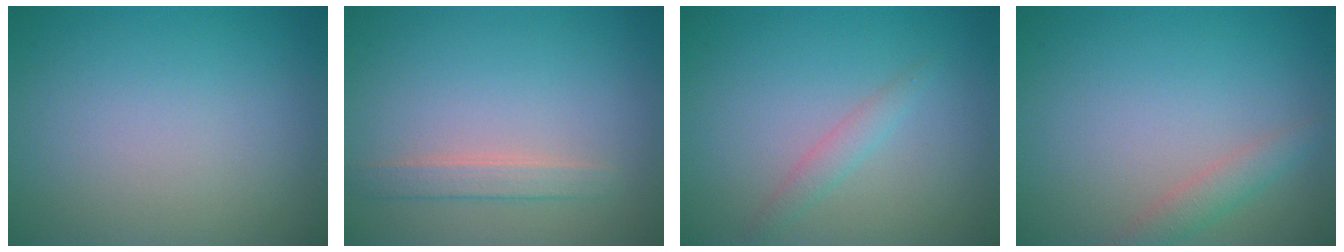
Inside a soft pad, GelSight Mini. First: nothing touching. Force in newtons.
{"total": 1.9, "press": 1.9, "slide": 0.3}
{"total": 1.4, "press": 1.4, "slide": 0.1}
{"total": 1.9, "press": 1.9, "slide": 0.0}